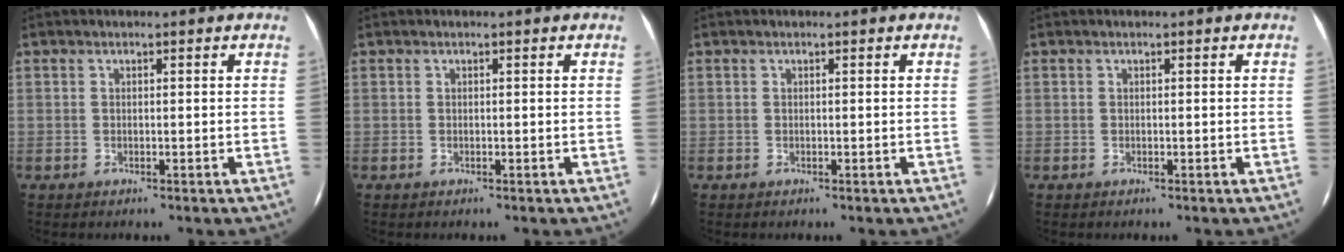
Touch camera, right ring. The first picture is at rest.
{"total": 0.0}
{"total": 0.0}
{"total": 0.0}